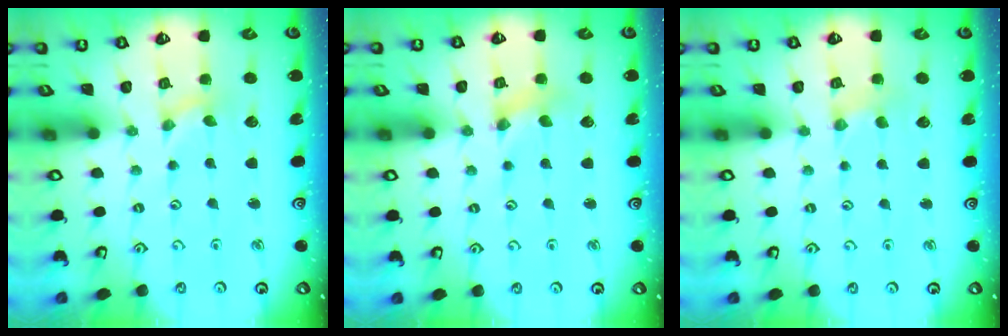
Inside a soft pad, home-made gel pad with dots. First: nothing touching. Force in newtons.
{"total": 1.5, "press": 1.4, "slide": 0.3}
{"total": 1.1, "press": 1.0, "slide": 0.3}